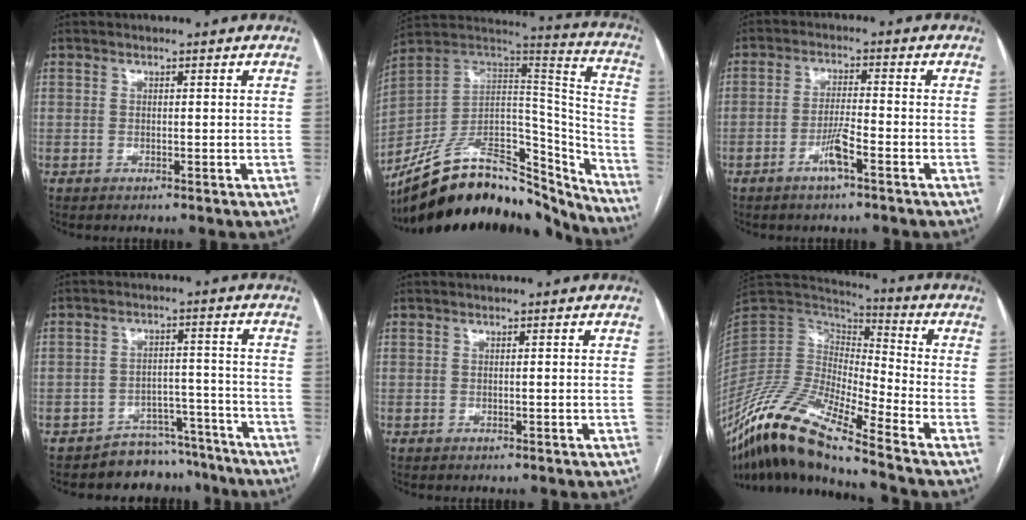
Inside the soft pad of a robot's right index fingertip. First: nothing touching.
{"total": 27.9, "force": [-23.1, 10.0, 12.0], "torque": [-0.177, 0.035, -0.354]}
{"total": 4.4, "force": [-2.4, 0.0, 3.7], "torque": [-0.072, -0.004, -0.047]}
{"total": 7.8, "force": [-6.7, 4.0, -0.6], "torque": [0.035, 0.055, -0.096]}
{"total": 0.7, "force": [-0.1, -0.1, 0.7], "torque": [-0.009, 0.000, 0.001]}
{"total": 17.4, "force": [-12.4, 1.6, 12.1], "torque": [-0.244, -0.011, -0.234]}